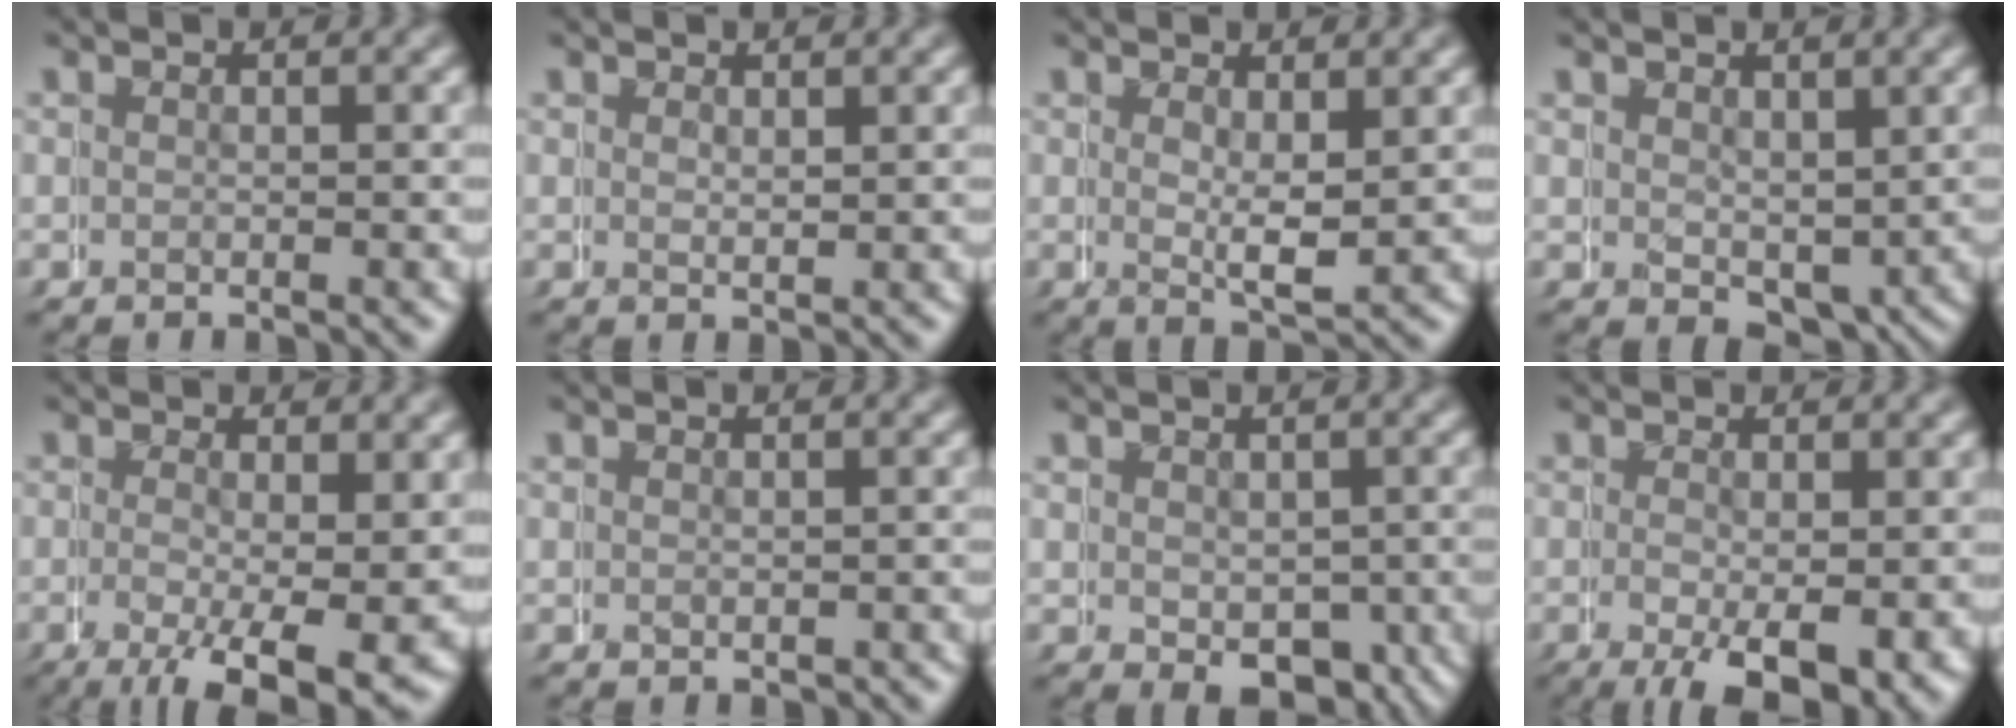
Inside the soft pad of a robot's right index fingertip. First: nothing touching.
{"total": 0.9, "force": [0.9, 0.0, -0.1], "torque": [0.006, 0.000, 0.018]}
{"total": 2.1, "force": [1.2, 0.4, 1.6], "torque": [-0.027, -0.004, 0.025]}
{"total": 2.7, "force": [1.0, 1.9, 1.7], "torque": [-0.019, -0.012, 0.021]}
{"total": 3.8, "force": [-1.2, 0.8, 3.6], "torque": [-0.051, -0.020, -0.010]}
{"total": 0.8, "force": [-0.5, 0.6, -0.4], "torque": [0.005, -0.002, -0.007]}
{"total": 3.6, "force": [-1.3, 2.3, 2.4], "torque": [-0.022, -0.008, -0.020]}
{"total": 5.3, "force": [-2.2, 1.6, 4.5], "torque": [-0.075, -0.018, -0.022]}